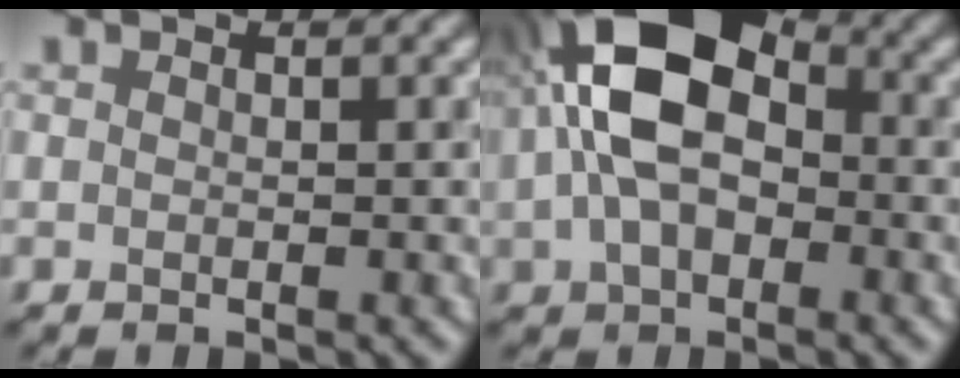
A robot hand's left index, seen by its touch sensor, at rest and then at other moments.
{"total": 11.8, "force": [0.8, 7.1, 9.4], "torque": [-0.196, 0.027, -0.004]}